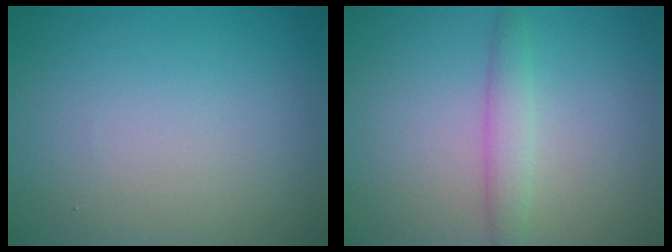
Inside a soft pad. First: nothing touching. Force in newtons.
{"total": 2.1, "press": 2.1, "slide": 0.1}